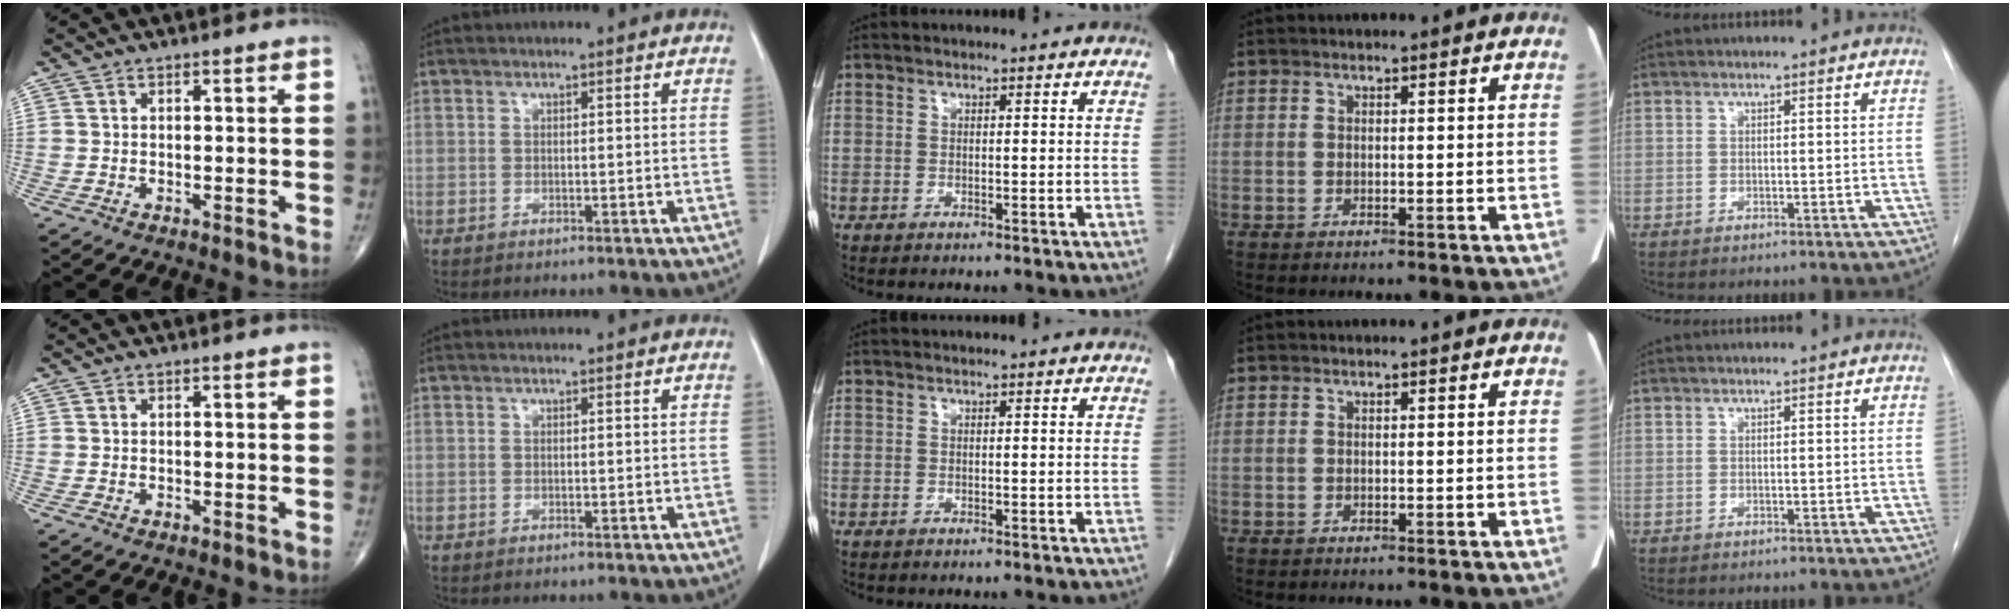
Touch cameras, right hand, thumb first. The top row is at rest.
{}